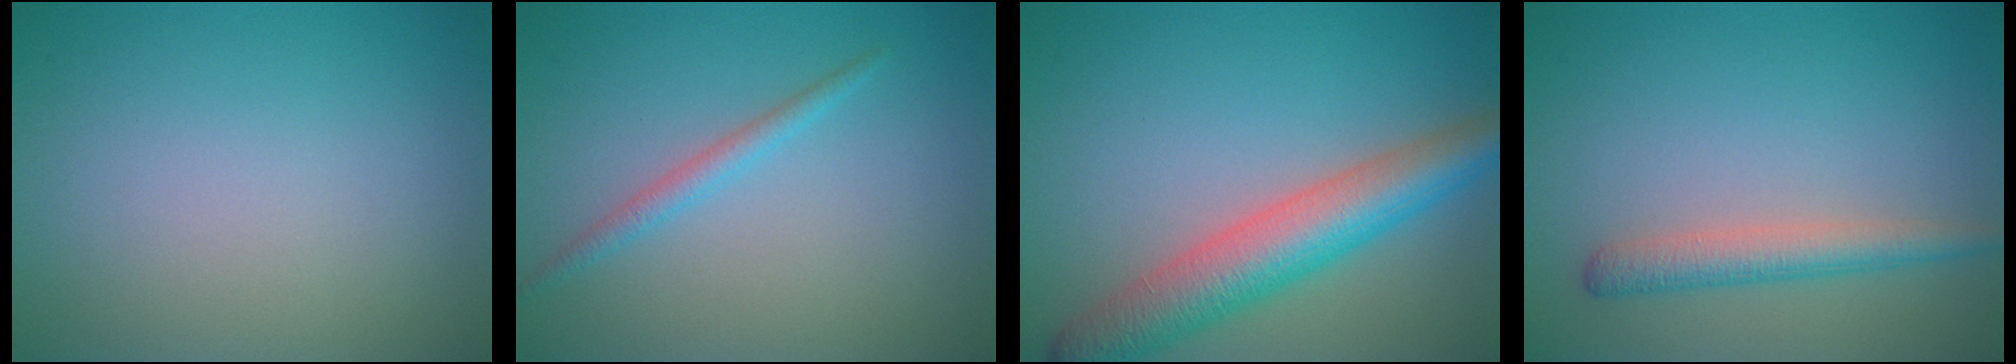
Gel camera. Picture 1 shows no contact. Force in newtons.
{"total": 1.4, "press": 1.4, "slide": 0.1}
{"total": 6.9, "press": 6.9, "slide": 0.2}
{"total": 2.8, "press": 2.8, "slide": 0.1}